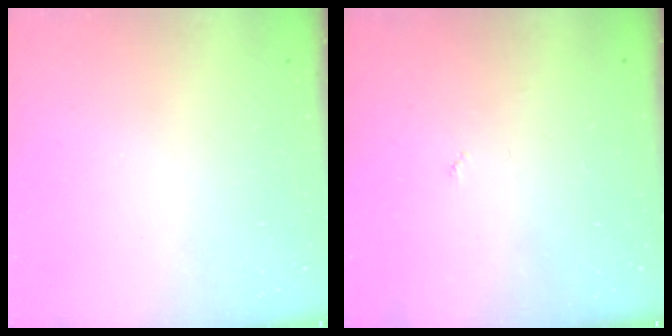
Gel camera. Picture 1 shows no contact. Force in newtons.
{"total": 2.7, "press": 2.7, "slide": 0.4}